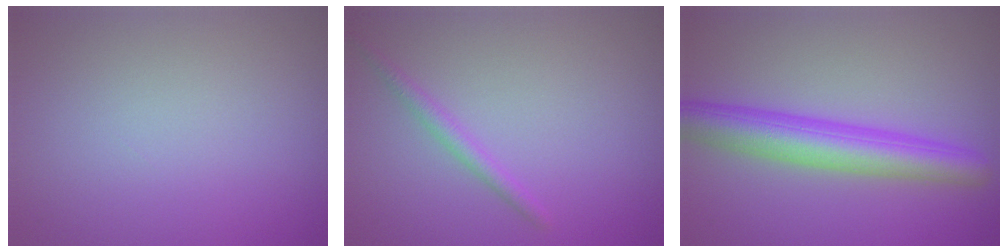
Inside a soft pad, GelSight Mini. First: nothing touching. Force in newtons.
{"total": 1.4, "press": 1.4, "slide": 0.0}
{"total": 5.6, "press": 5.6, "slide": 0.1}